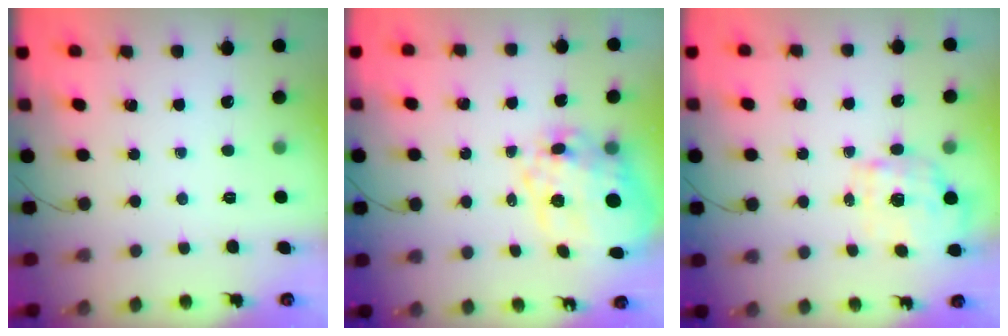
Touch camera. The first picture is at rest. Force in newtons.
{"total": 18.5, "press": 18.1, "slide": 3.8}
{"total": 2.6, "press": 2.3, "slide": 1.3}